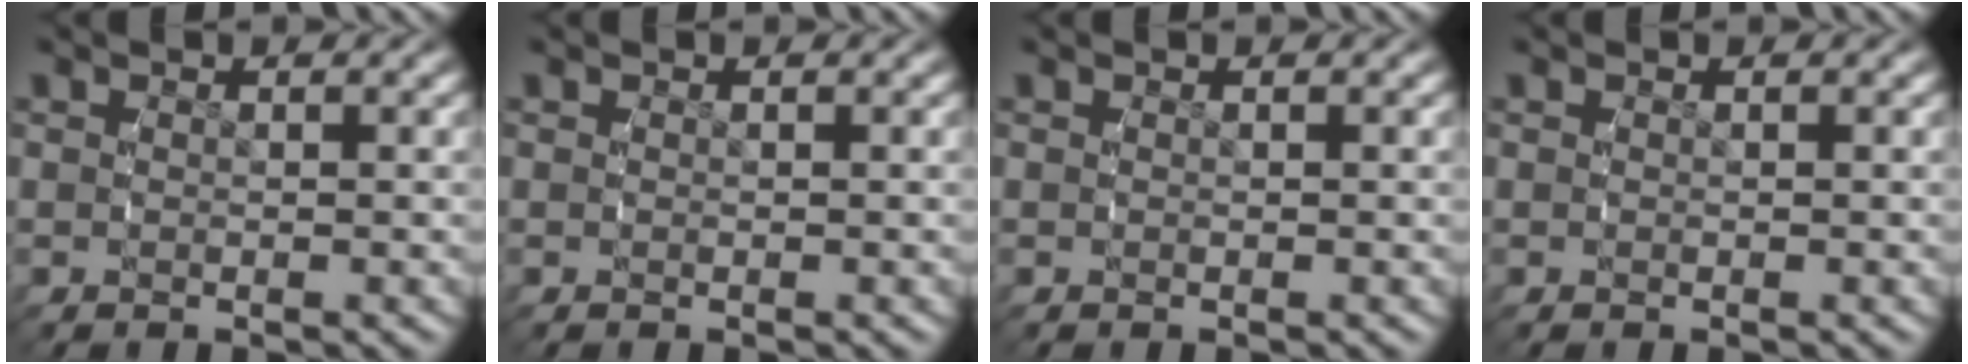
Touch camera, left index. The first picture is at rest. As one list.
[{"total": 0.0}, {"total": 0.0}, {"total": 0.0}]